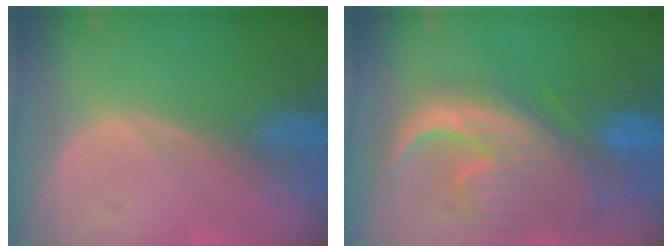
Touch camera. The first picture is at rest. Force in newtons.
{"total": 13.4, "press": 11.5, "slide": 6.8}